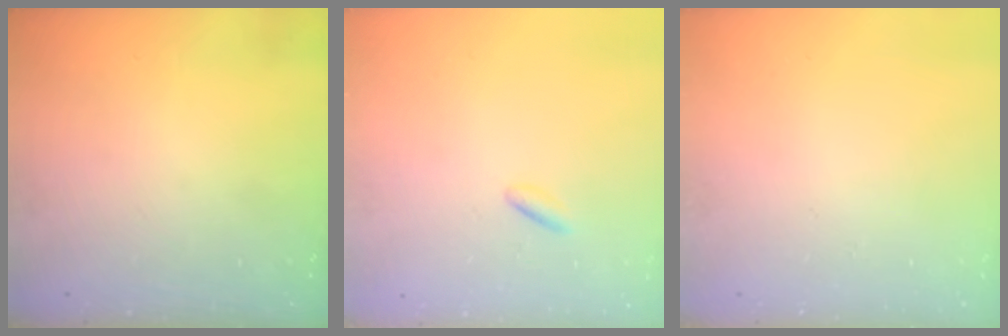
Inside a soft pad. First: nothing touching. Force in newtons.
{"total": 0.9, "press": 0.7, "slide": 0.5}
{"total": 0.0}